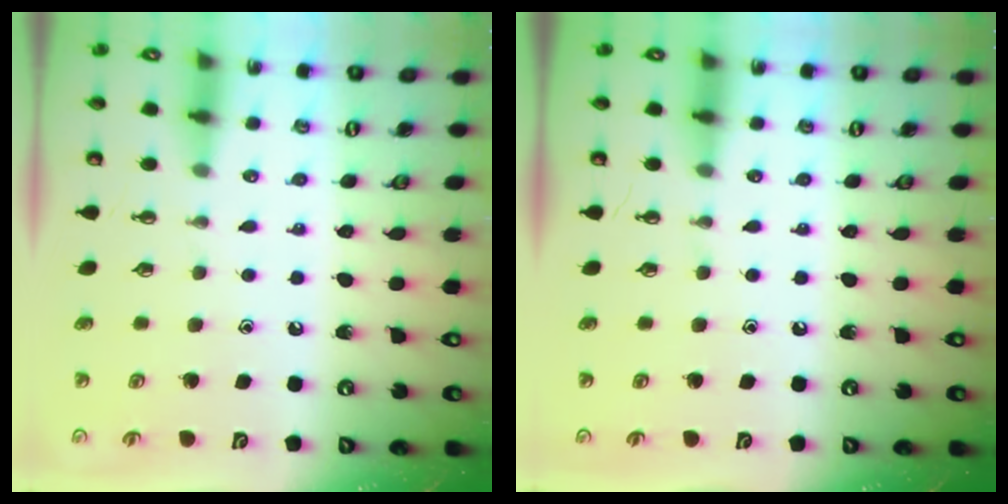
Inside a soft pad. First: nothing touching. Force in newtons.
{"total": 0.0}